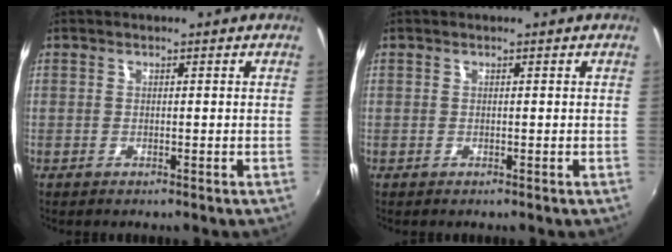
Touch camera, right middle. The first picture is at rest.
{"total": 0.0}